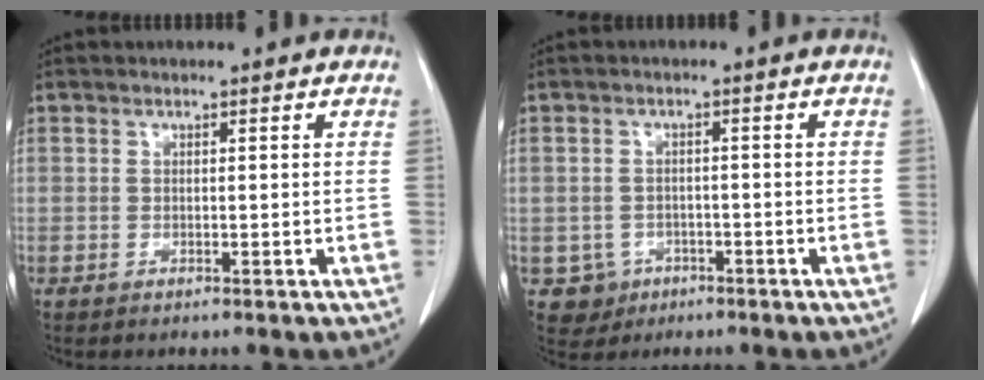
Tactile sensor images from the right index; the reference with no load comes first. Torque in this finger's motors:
{"motor_torque": [-0.31, 0.06, -0.67, -0.20]}